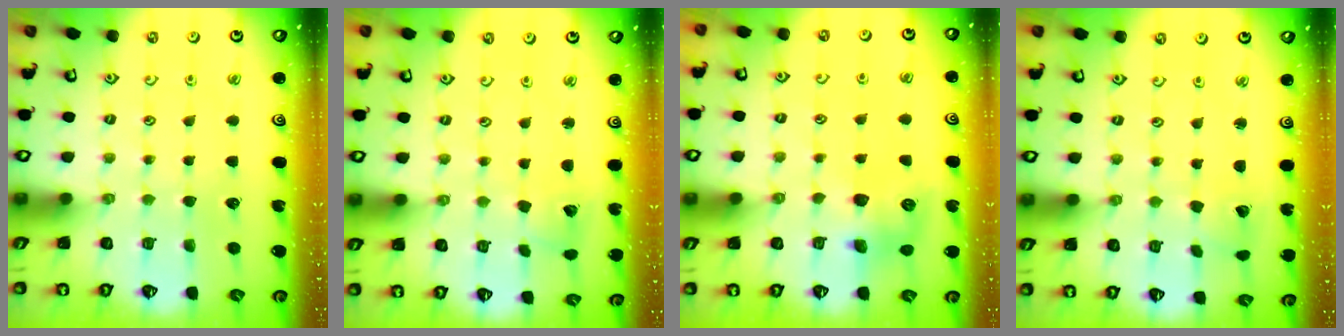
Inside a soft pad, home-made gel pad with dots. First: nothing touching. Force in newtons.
{"total": 3.6, "press": 3.6, "slide": 0.5}
{"total": 8.3, "press": 8.3, "slide": 0.5}
{"total": 2.2, "press": 2.2, "slide": 0.1}